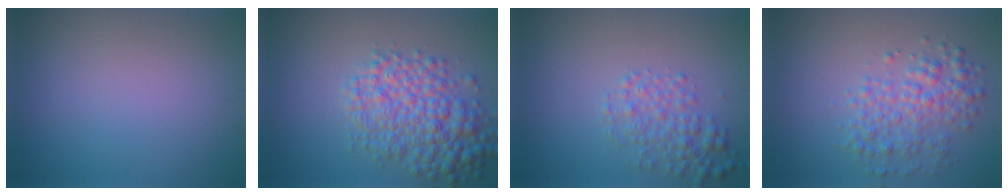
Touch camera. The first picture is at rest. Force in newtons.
{"total": 6.4, "press": 6.4, "slide": 0.1}
{"total": 2.9, "press": 2.9, "slide": 0.1}
{"total": 3.8, "press": 3.8, "slide": 0.1}